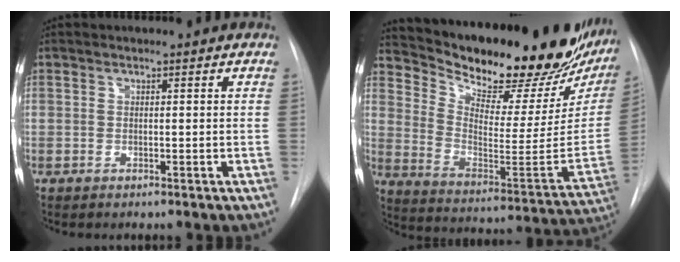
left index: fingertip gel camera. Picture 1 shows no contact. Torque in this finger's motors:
{"motor_torque": [0.44, -0.35, 0.42, 0.07]}